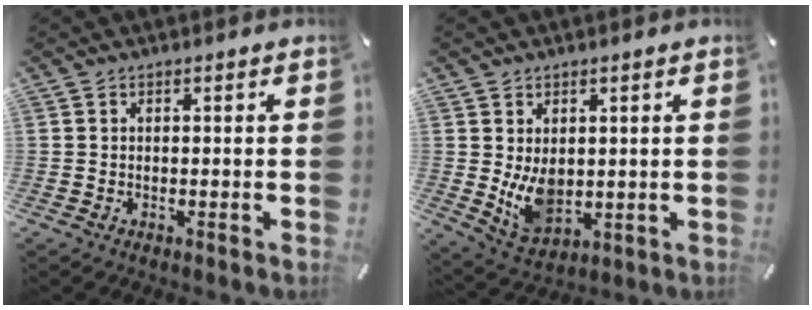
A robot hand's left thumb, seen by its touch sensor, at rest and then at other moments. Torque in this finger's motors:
{"motor_torque": [1.35, 1.73, 0.59, -0.44, 0.29]}